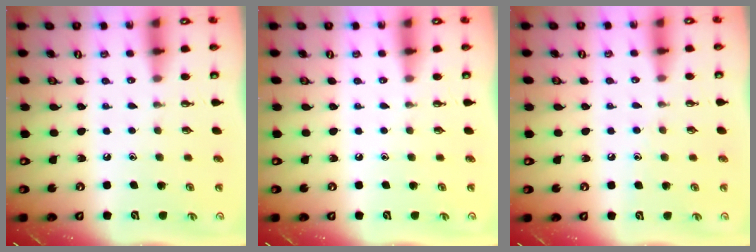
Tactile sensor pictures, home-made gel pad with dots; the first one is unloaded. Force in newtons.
{"total": 0.0}
{"total": 6.0, "press": 6.0, "slide": 0.5}